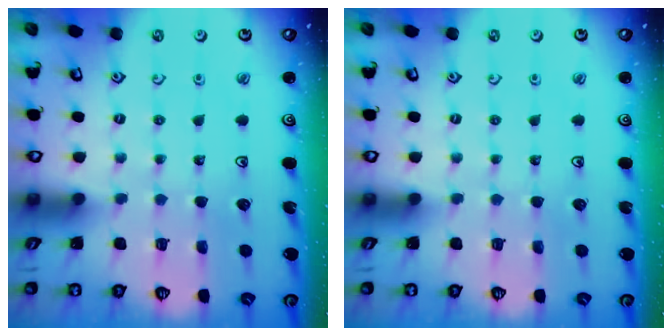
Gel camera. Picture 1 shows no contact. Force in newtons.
{"total": 0.0}